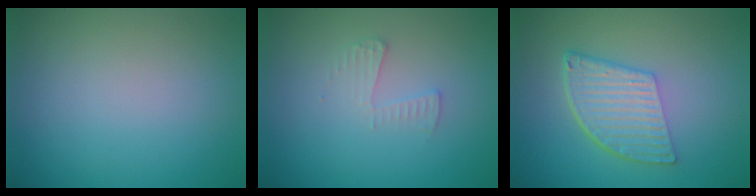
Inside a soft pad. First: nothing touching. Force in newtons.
{"total": 1.4, "press": 1.4, "slide": 0.1}
{"total": 5.9, "press": 3.9, "slide": 4.4}